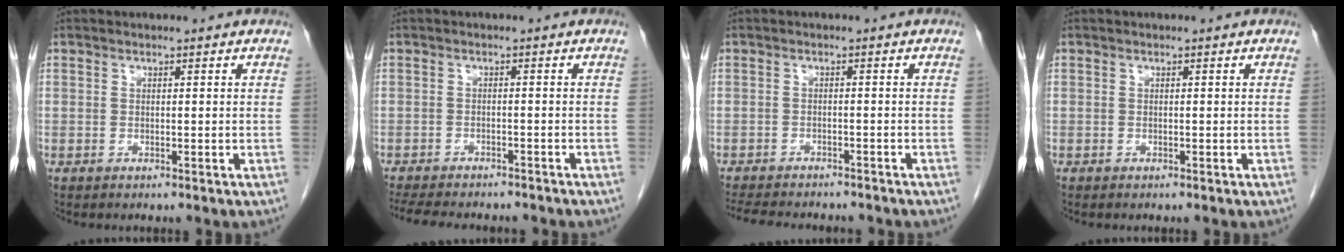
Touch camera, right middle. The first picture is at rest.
{"total": 13.4, "force": [-11.6, 3.7, 5.6], "torque": [-0.111, -0.011, -0.151]}
{"total": 12.1, "force": [-10.6, 3.3, 4.8], "torque": [-0.092, -0.007, -0.139]}
{"total": 0.0}